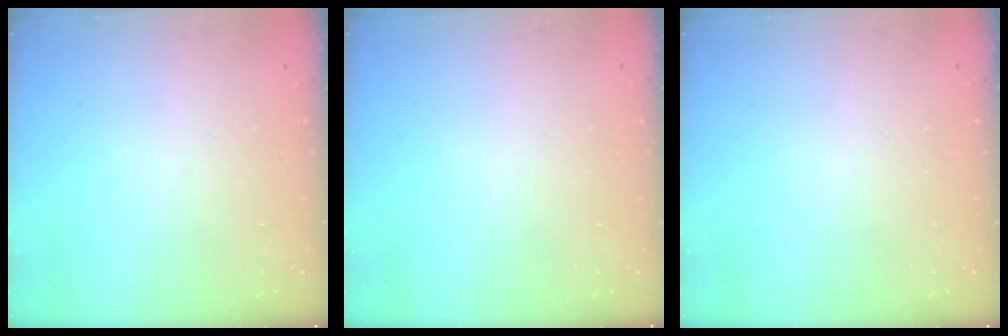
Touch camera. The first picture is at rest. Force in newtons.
{"total": 0.0}
{"total": 0.0}